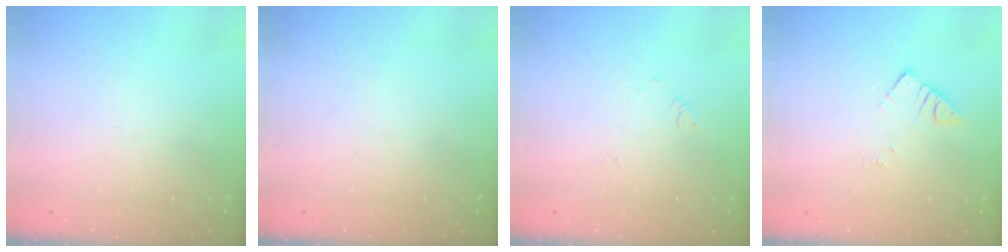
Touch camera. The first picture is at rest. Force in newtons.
{"total": 0.0}
{"total": 2.7, "press": 2.7, "slide": 0.4}
{"total": 3.4, "press": 3.4, "slide": 0.1}